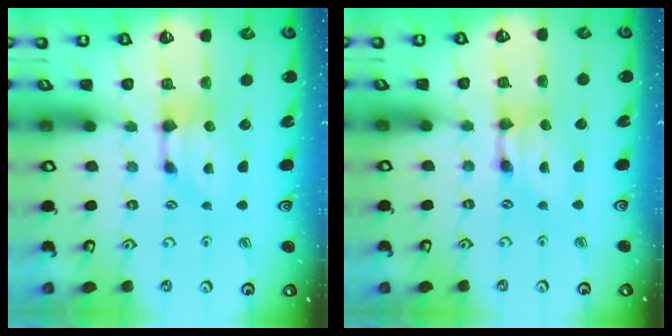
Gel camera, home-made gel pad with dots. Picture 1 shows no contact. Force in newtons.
{"total": 1.6, "press": 1.6, "slide": 0.2}